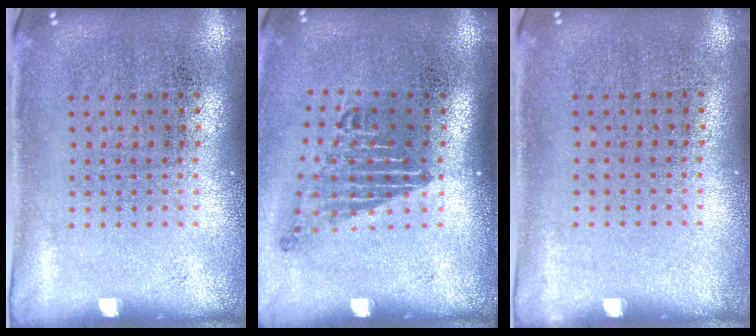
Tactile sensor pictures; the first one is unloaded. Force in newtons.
{"total": 1.7, "press": 1.2, "slide": 1.3}
{"total": 0.0}